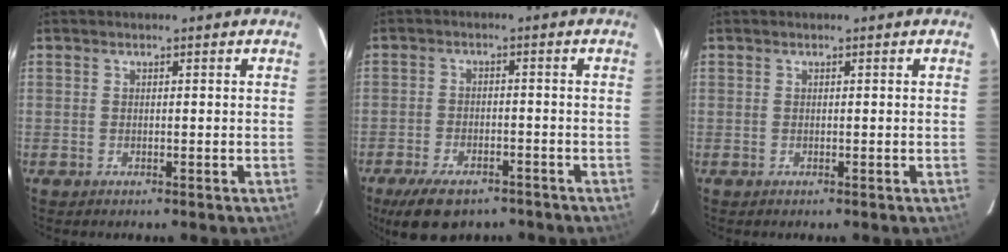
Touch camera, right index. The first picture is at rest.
{"total": 10.6, "force": [-7.7, 4.8, 5.5], "torque": [-0.128, -0.011, -0.121]}
{"total": 0.0}